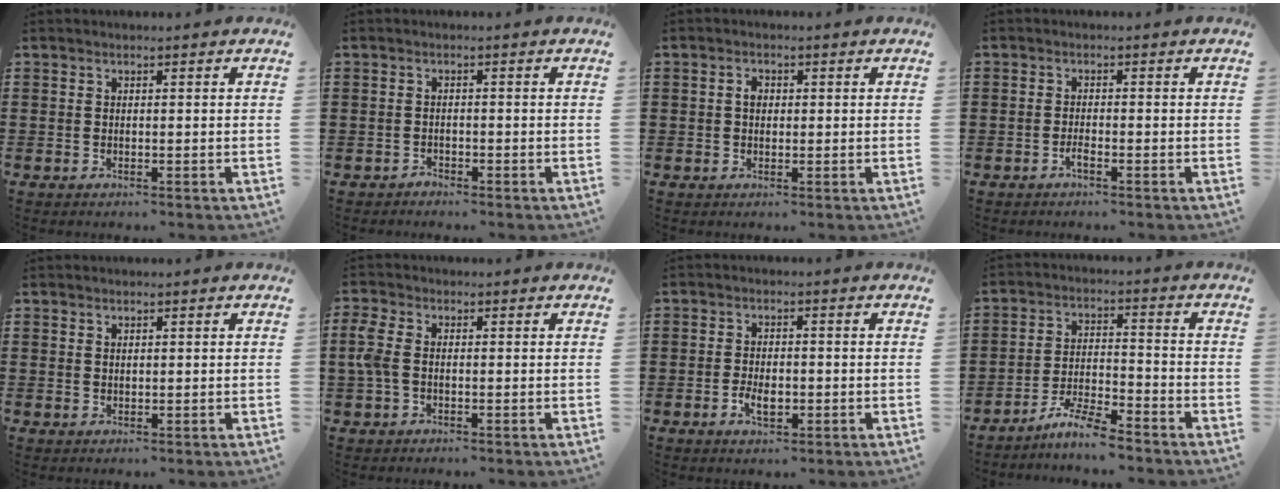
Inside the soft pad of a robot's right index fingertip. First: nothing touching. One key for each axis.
{"total": 1.0, "fx": -1.0, "fy": 0.3, "fz": -0.1, "tx": -0.002, "ty": 0.004, "tz": -0.022}
{"total": 1.8, "fx": 0.2, "fy": 1.2, "fz": 1.2, "tx": -0.025, "ty": 0.007, "tz": 0.002}
{"total": 1.4, "fx": -1.0, "fy": 0.1, "fz": 1.0, "tx": -0.020, "ty": -0.006, "tz": -0.017}
{"total": 0.8, "fx": 0.6, "fy": 0.5, "fz": 0.2, "tx": -0.005, "ty": 0.002, "tz": 0.011}
{"total": 3.6, "fx": -0.3, "fy": 2.1, "fz": 2.9, "tx": -0.086, "ty": -0.004, "tz": -0.014}
{"total": 3.5, "fx": -1.1, "fy": 1.6, "fz": 2.9, "tx": -0.052, "ty": 0.001, "tz": -0.016}
{"total": 5.7, "fx": -5.2, "fy": 0.1, "fz": 2.3, "tx": -0.053, "ty": -0.002, "tz": -0.102}